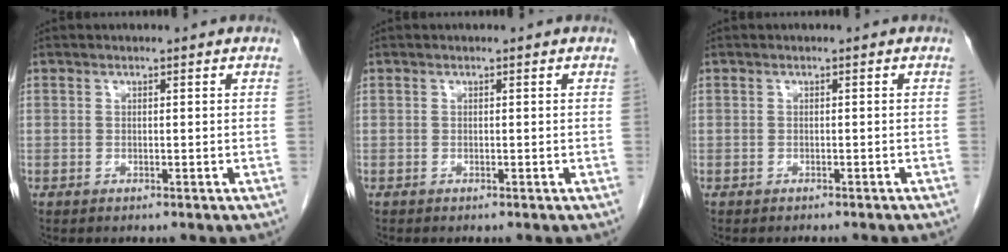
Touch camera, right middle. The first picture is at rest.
{"total": 0.0}
{"total": 2.2, "force": [-2.0, 0.3, 0.9], "torque": [-0.019, -0.002, -0.022]}